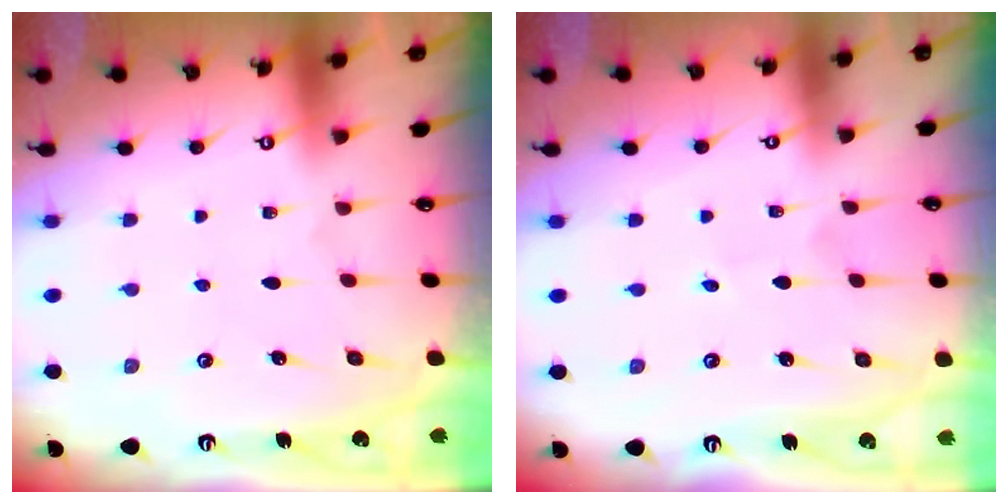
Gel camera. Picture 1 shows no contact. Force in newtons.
{"total": 1.5, "press": 1.5, "slide": 0.1}